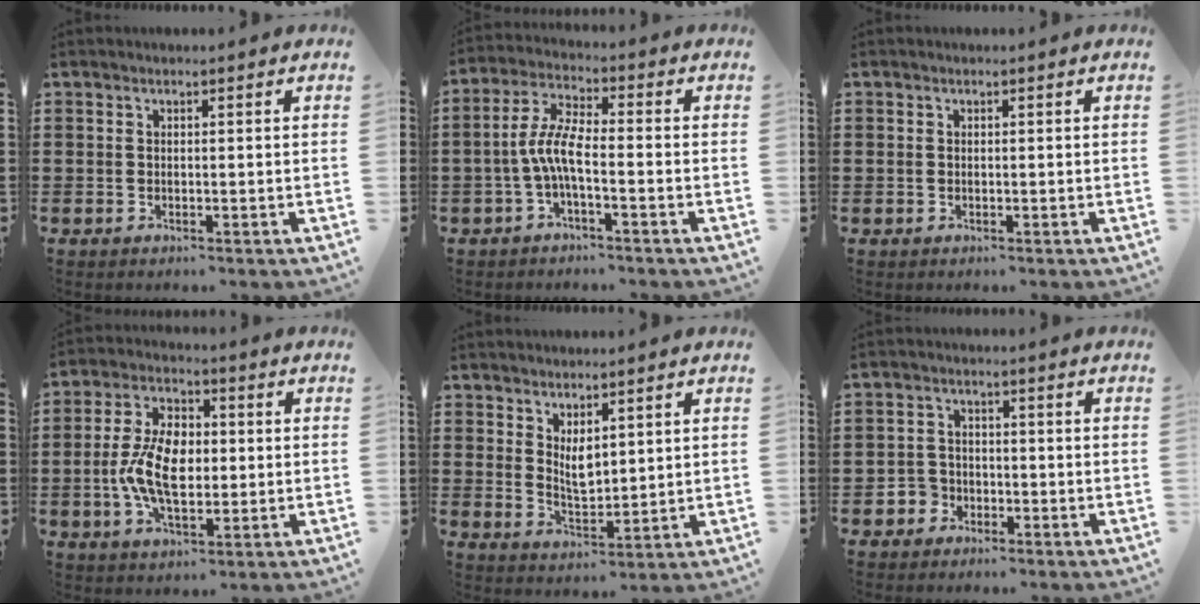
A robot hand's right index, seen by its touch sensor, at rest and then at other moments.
{"total": 6.0, "force": [-1.9, 1.5, 5.5], "torque": [-0.133, -0.009, -0.042]}
{"total": 0.5, "force": [0.0, 0.5, 0.0], "torque": [0.000, 0.004, 0.000]}
{"total": 8.9, "force": [-1.0, 5.1, 7.3], "torque": [-0.166, 0.005, -0.024]}
{"total": 3.8, "force": [2.0, 1.8, 2.7], "torque": [-0.048, -0.007, 0.036]}
{"total": 2.8, "force": [-1.7, 2.2, 0.6], "torque": [-0.029, 0.000, -0.039]}